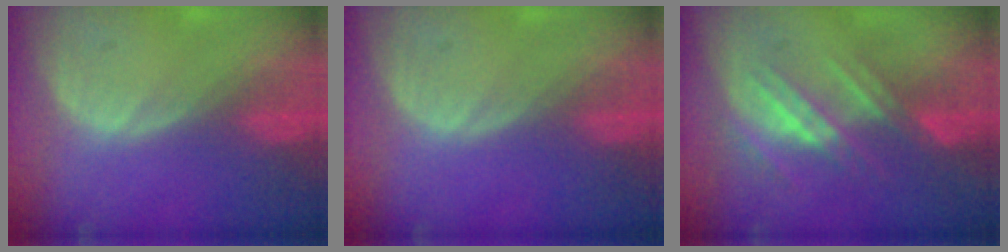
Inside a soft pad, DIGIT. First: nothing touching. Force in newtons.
{"total": 0.0}
{"total": 7.6, "press": 6.9, "slide": 3.3}